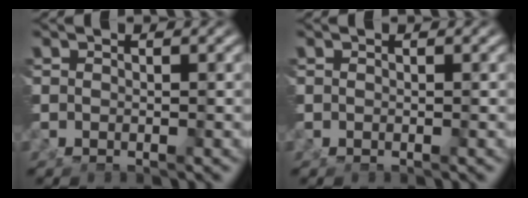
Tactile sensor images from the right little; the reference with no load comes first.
{"total": 0.0}